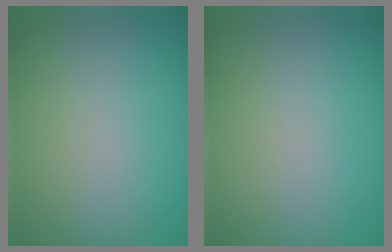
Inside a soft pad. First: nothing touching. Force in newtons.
{"total": 0.0}